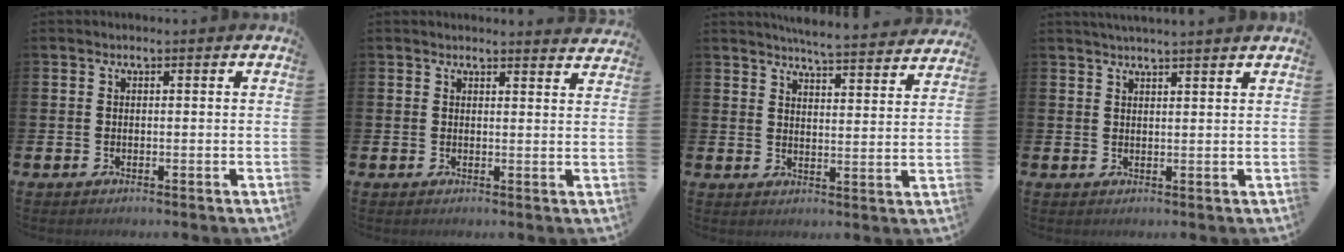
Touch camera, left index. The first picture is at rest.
{"total": 2.1, "force": [2.1, 0.0, -0.1], "torque": [0.010, -0.016, 0.036]}
{"total": 5.7, "force": [5.6, -0.2, 0.8], "torque": [-0.018, -0.043, 0.096]}
{"total": 2.3, "force": [2.3, -0.4, 0.3], "torque": [-0.006, -0.008, 0.041]}